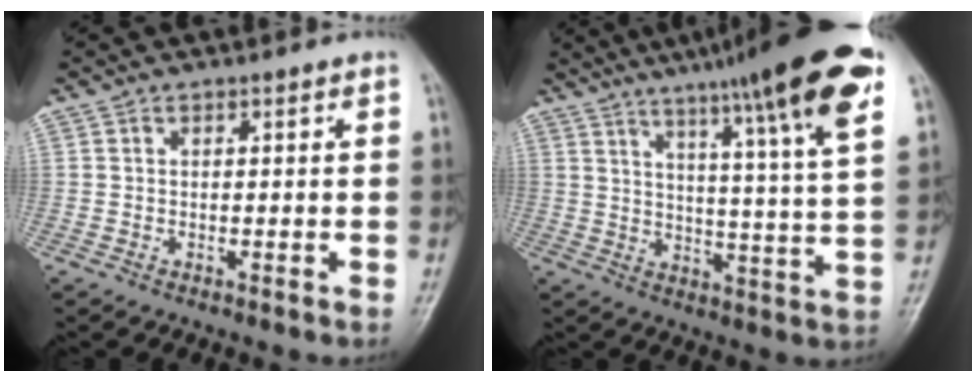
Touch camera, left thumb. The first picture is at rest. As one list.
[{"total": 20.3, "force": [12.6, 1.2, 15.9], "torque": [-0.215, -0.037, 0.169]}]